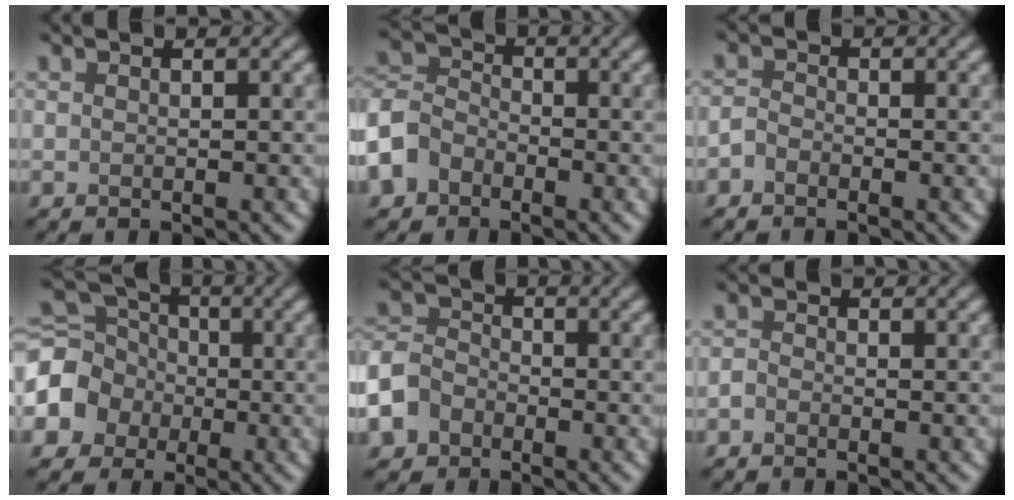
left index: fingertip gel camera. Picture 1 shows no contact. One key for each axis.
{"total": 4.3, "fx": -2.8, "fy": 3.0, "fz": 1.1, "tx": -0.027, "ty": 0.005, "tz": -0.069}
{"total": 1.3, "fx": -1.2, "fy": 0.3, "fz": -0.2, "tx": 0.006, "ty": 0.003, "tz": -0.025}
{"total": 5.7, "fx": -2.0, "fy": 5.0, "fz": 1.7, "tx": -0.040, "ty": 0.001, "tz": -0.047}
{"total": 5.4, "fx": -3.6, "fy": 3.8, "fz": 1.2, "tx": -0.021, "ty": -0.009, "tz": -0.073}
{"total": 1.0, "fx": -0.9, "fy": 0.2, "fz": -0.2, "tx": 0.006, "ty": 0.000, "tz": -0.018}